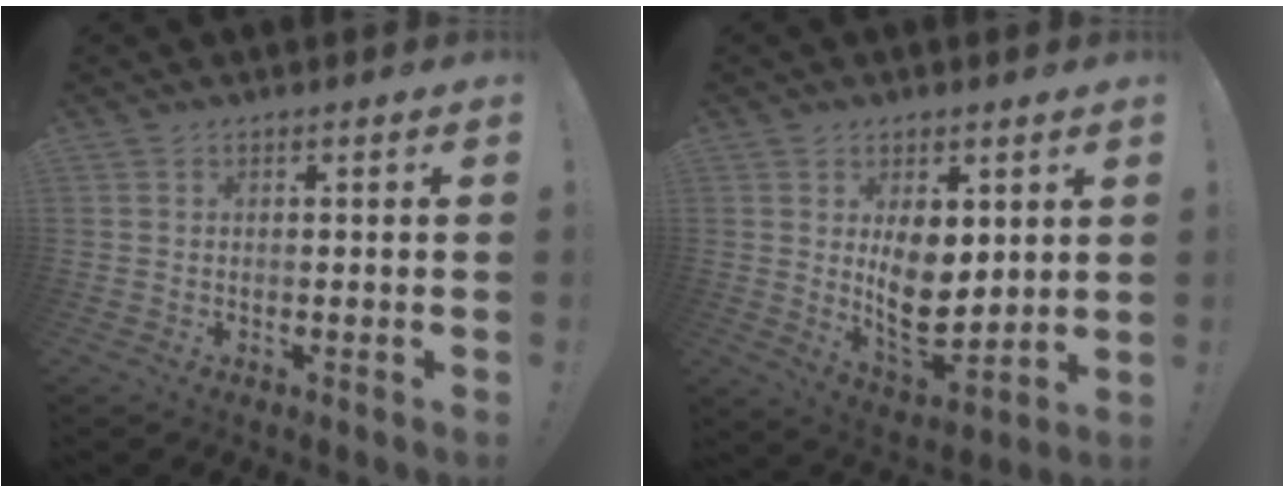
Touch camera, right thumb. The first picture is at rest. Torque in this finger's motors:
{"motor_torque": [-0.27, 1.00, 1.04, 0.13, 0.42]}